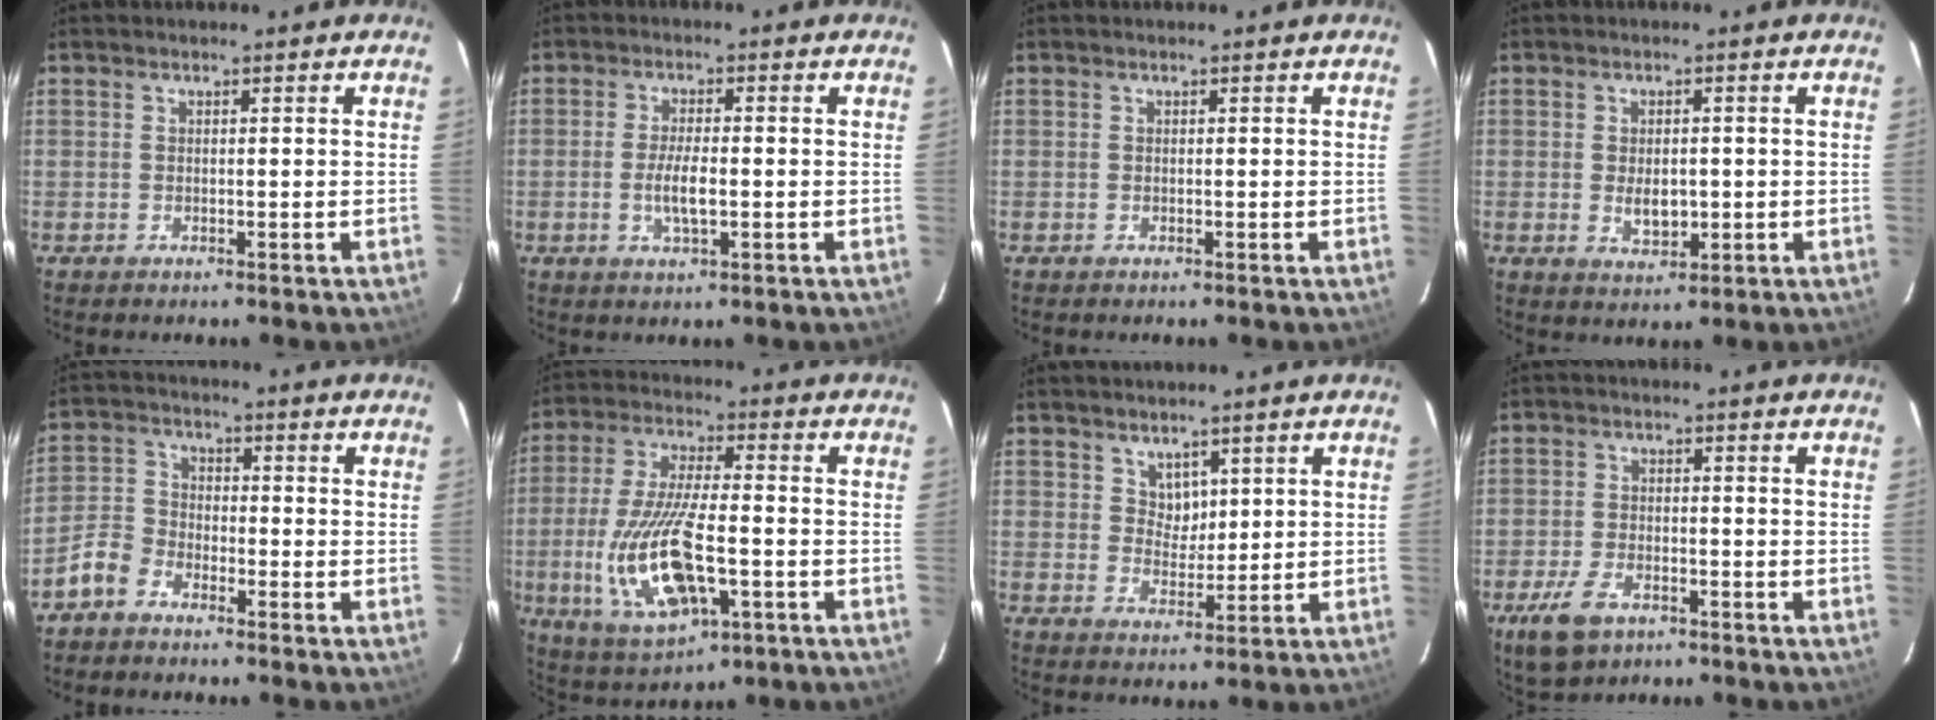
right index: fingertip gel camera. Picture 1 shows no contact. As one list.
[{"total": 4.9, "force": [-1.0, 1.3, 4.6], "torque": [-0.092, -0.003, -0.017]}, {"total": 0.0}, {"total": 4.6, "force": [-0.5, 2.8, 3.6], "torque": [-0.064, -0.005, -0.001]}, {"total": 6.4, "force": [-4.8, 3.5, 2.4], "torque": [-0.060, 0.019, -0.108]}, {"total": 16.7, "force": [-5.2, 6.1, 14.7], "torque": [-0.315, -0.013, -0.091]}, {"total": 3.4, "force": [2.2, 2.5, 0.8], "torque": [-0.005, 0.001, 0.043]}, {"total": 7.6, "force": [-4.6, 4.2, 4.4], "torque": [-0.115, -0.009, -0.081]}]